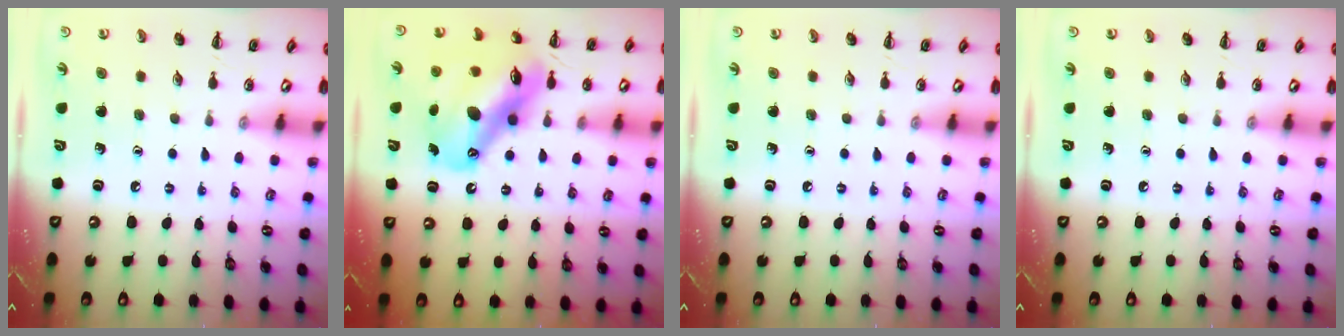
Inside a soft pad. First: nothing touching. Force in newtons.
{"total": 16.9, "press": 16.2, "slide": 4.9}
{"total": 0.0}
{"total": 0.0}